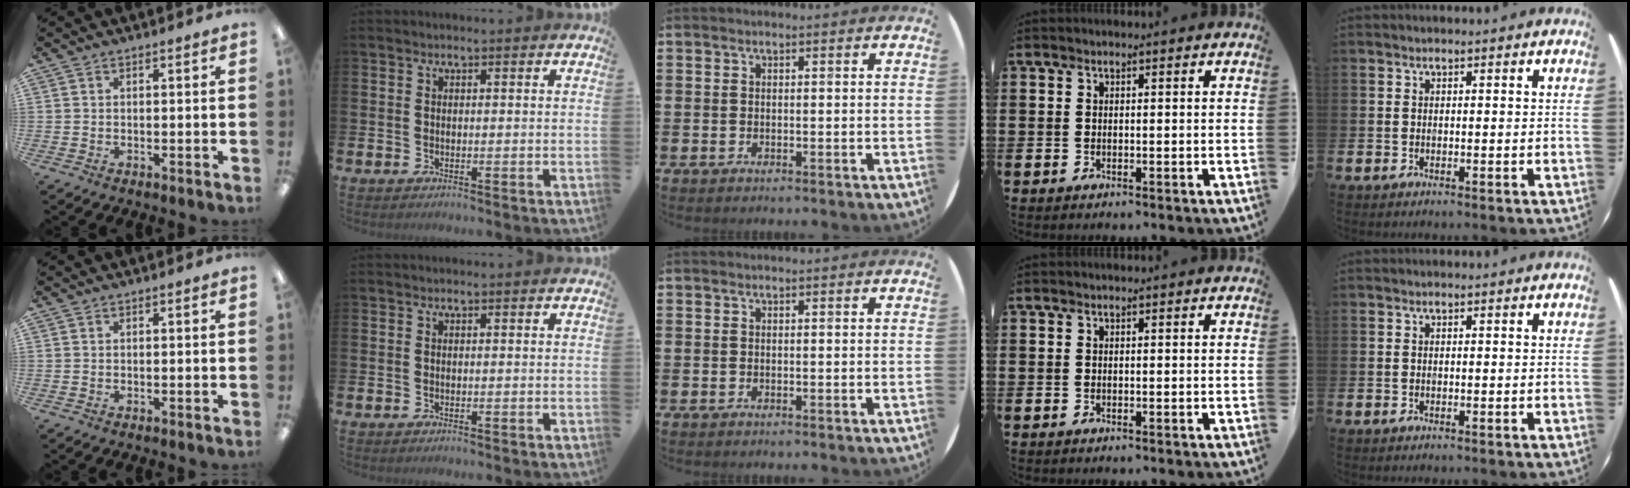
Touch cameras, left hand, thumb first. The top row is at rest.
{}